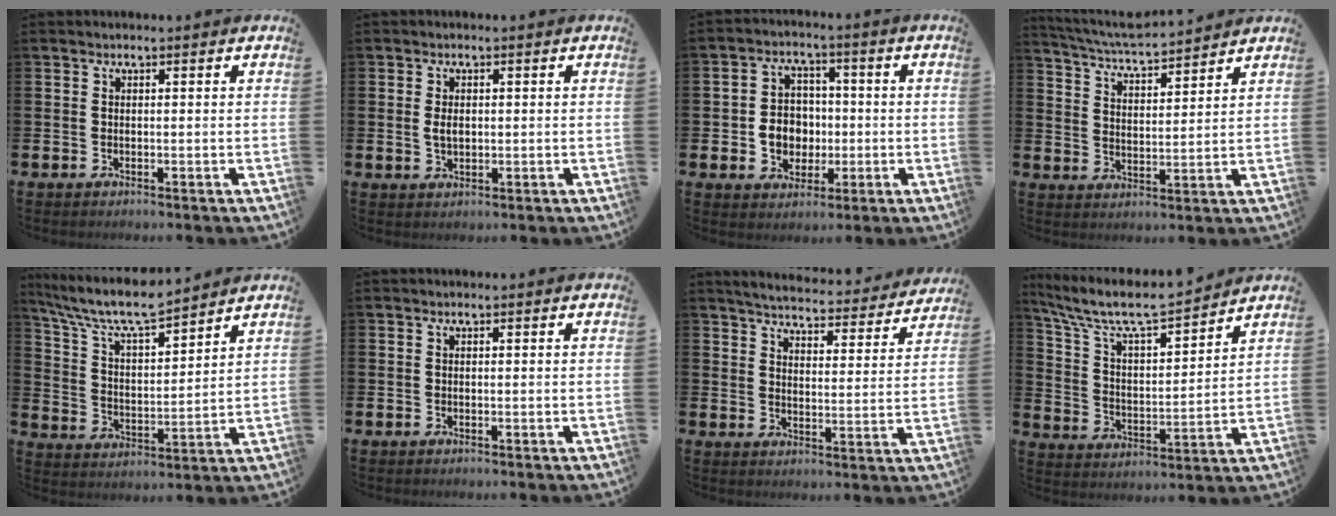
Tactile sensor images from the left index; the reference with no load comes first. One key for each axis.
{"total": 2.0, "fx": 0.2, "fy": 1.3, "fz": 1.6, "tx": -0.021, "ty": 0.003, "tz": 0.000}
{"total": 6.0, "fx": -0.6, "fy": 5.4, "fz": 2.5, "tx": -0.042, "ty": 0.010, "tz": -0.016}
{"total": 5.5, "fx": 5.4, "fy": 0.0, "fz": 1.0, "tx": -0.041, "ty": -0.035, "tz": 0.095}
{"total": 8.4, "fx": 7.6, "fy": 1.5, "fz": 3.1, "tx": -0.095, "ty": -0.045, "tz": 0.134}
{"total": 0.0}
{"total": 4.6, "fx": 4.5, "fy": 0.4, "fz": 0.9, "tx": -0.037, "ty": -0.038, "tz": 0.073}
{"total": 8.7, "fx": 7.9, "fy": 1.6, "fz": 3.4, "tx": -0.107, "ty": -0.051, "tz": 0.134}